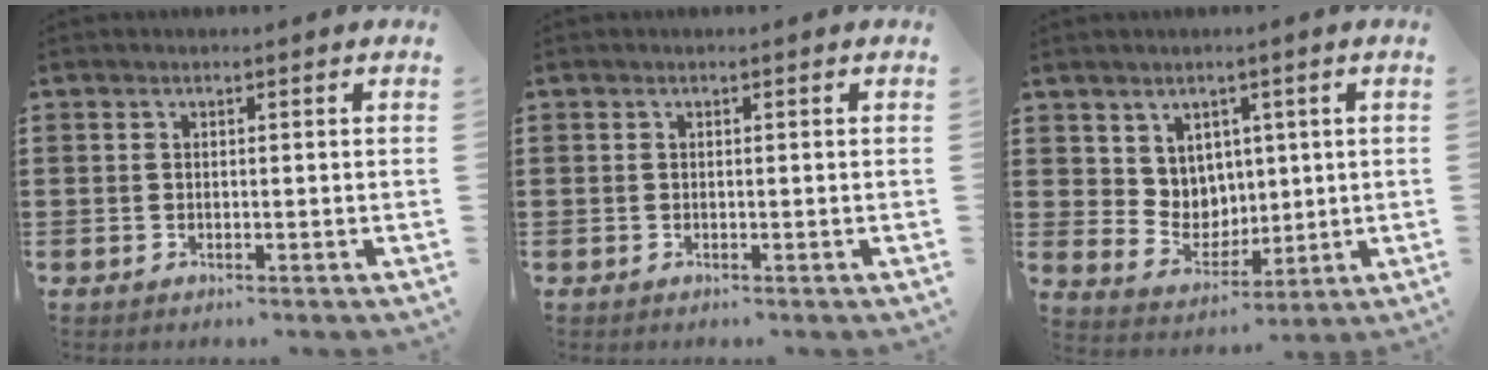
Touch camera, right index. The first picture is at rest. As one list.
[{"total": 0.0}, {"total": 5.8, "force": [3.3, 4.7, 0.6], "torque": [-0.033, -0.010, 0.063]}]